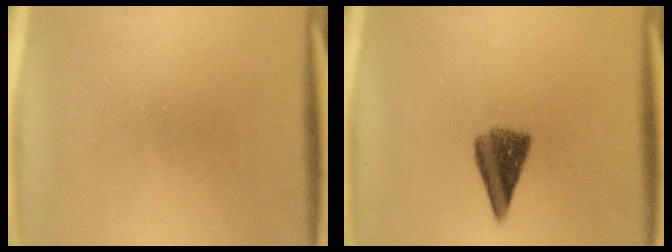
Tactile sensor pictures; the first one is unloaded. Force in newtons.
{"total": 6.1}